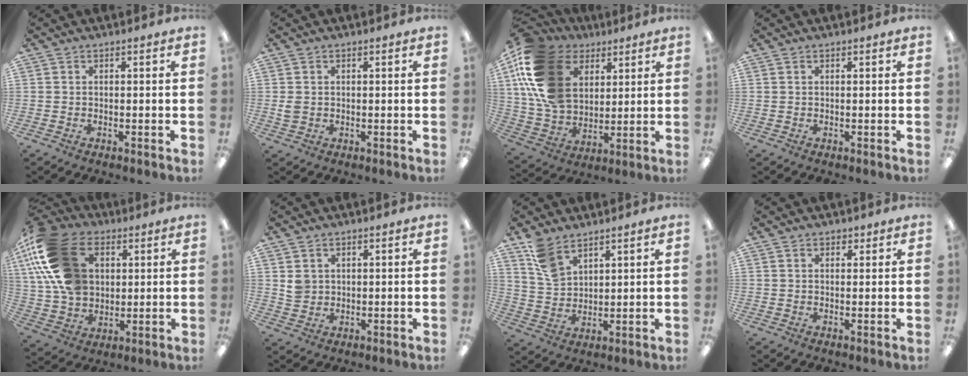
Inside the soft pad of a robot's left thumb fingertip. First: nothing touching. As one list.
[{"total": 2.0, "force": [0.3, 1.7, 1.0], "torque": [-0.012, 0.001, 0.003]}, {"total": 20.6, "force": [8.5, 14.5, 12.0], "torque": [-0.271, -0.029, 0.161]}, {"total": 0.0}, {"total": 21.0, "force": [7.0, 14.8, 13.1], "torque": [-0.294, -0.014, 0.132]}, {"total": 3.4, "force": [1.4, 3.0, 0.6], "torque": [-0.004, -0.003, 0.024]}, {"total": 8.2, "force": [6.0, 4.3, 3.5], "torque": [-0.081, -0.019, 0.115]}, {"total": 1.8, "force": [1.1, 1.3, 0.6], "torque": [-0.005, 0.000, 0.018]}]